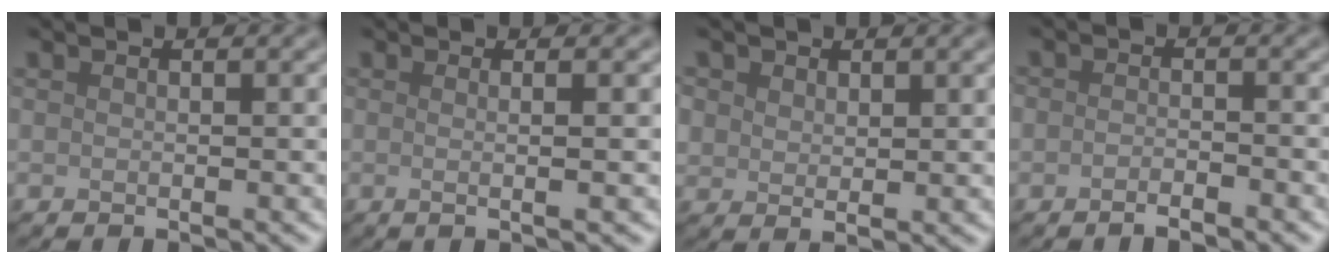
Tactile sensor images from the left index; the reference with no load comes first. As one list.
[{"total": 3.2, "force": [0.3, 1.2, 3.0], "torque": [-0.030, 0.006, -0.024]}, {"total": 2.0, "force": [1.2, 1.3, 0.8], "torque": [-0.018, -0.002, 0.023]}, {"total": 1.5, "force": [-1.1, 0.4, 0.9], "torque": [-0.015, 0.000, -0.022]}]